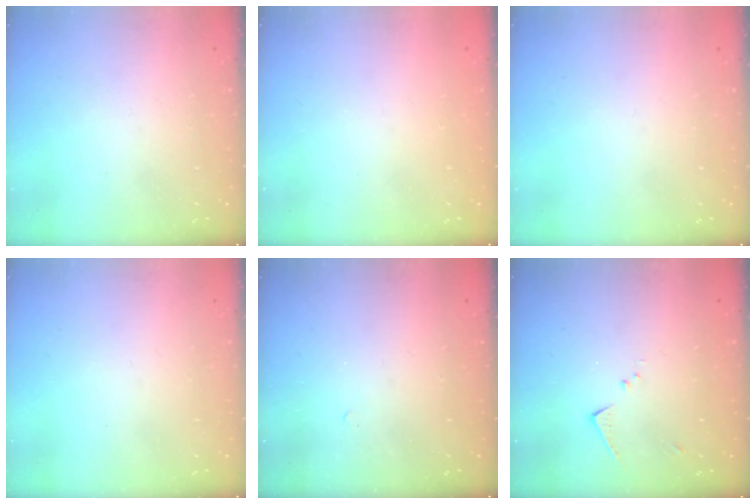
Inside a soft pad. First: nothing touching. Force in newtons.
{"total": 1.0, "press": 0.9, "slide": 0.1}
{"total": 0.0}
{"total": 0.0}
{"total": 4.6, "press": 4.5, "slide": 0.6}
{"total": 6.9, "press": 6.9, "slide": 0.3}